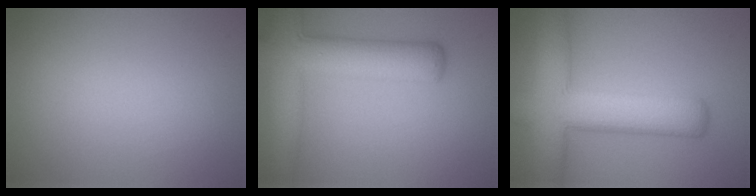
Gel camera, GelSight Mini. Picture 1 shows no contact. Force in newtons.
{"total": 7.9, "press": 7.9, "slide": 0.4}
{"total": 9.2, "press": 9.2, "slide": 0.5}